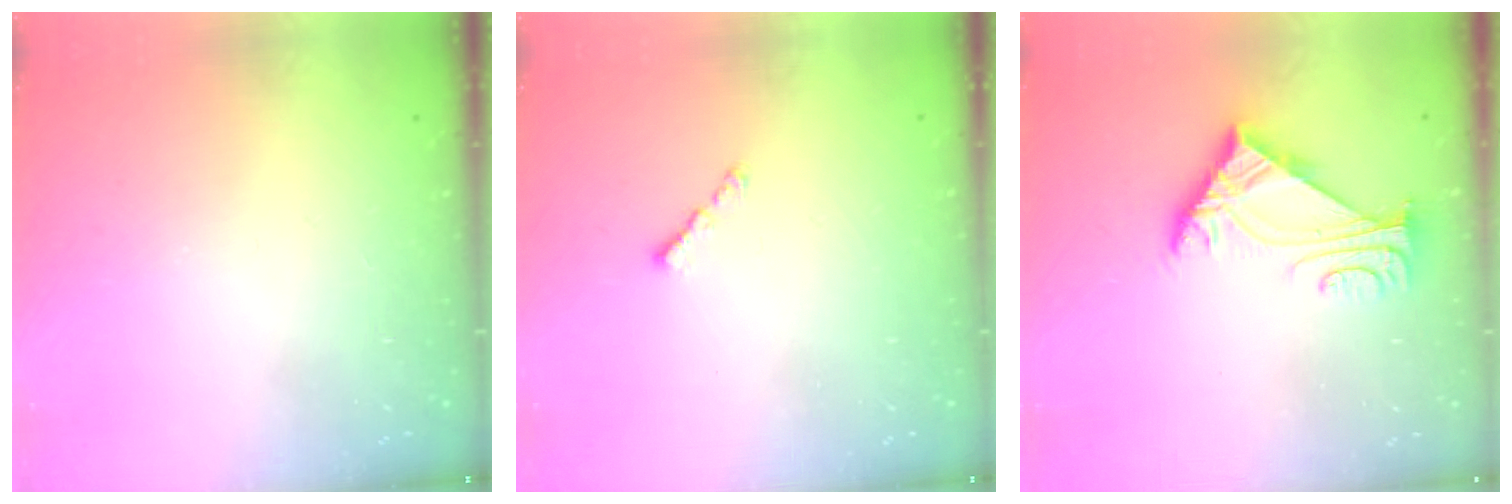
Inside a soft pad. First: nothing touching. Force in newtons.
{"total": 1.0, "press": 0.9, "slide": 0.5}
{"total": 5.6, "press": 5.5, "slide": 1.2}